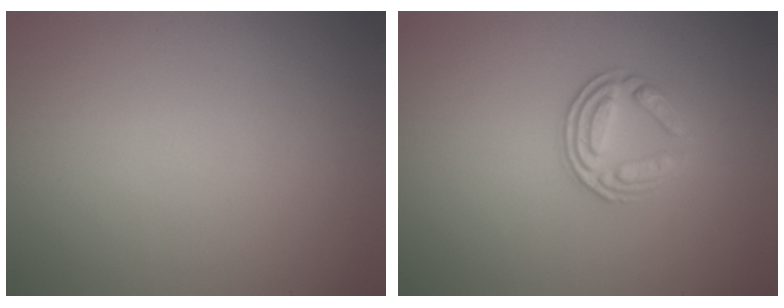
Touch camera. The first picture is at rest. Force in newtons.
{"total": 3.2, "press": 2.5, "slide": 1.9}